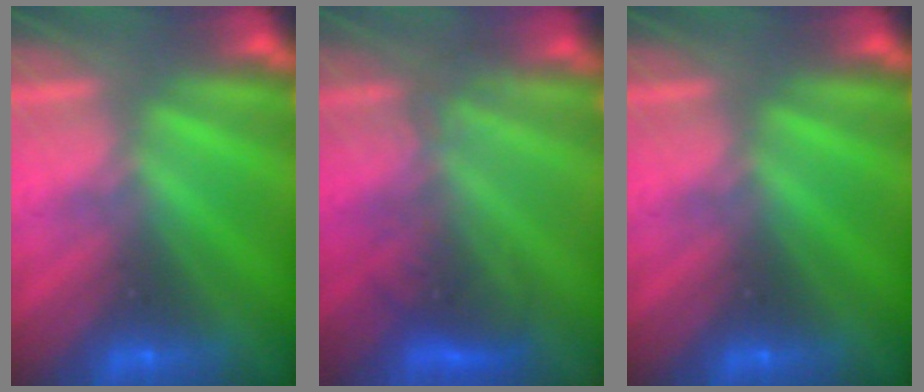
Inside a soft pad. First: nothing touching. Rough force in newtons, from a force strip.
{"total": 3.0}
{"total": 0.0}